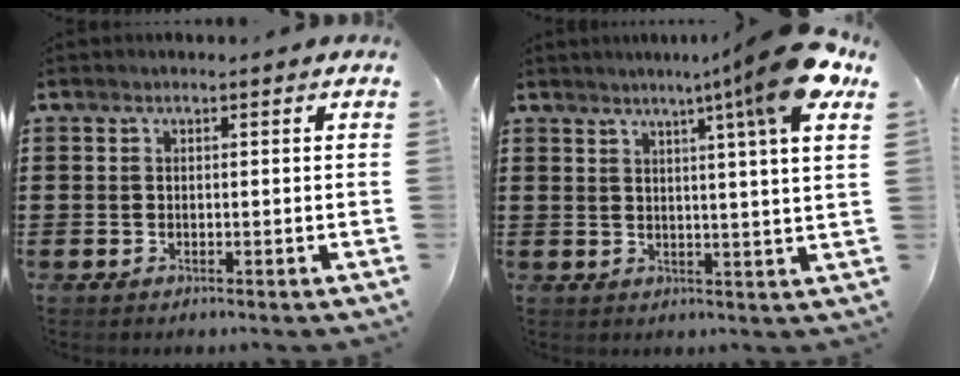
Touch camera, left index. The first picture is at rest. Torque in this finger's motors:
{"motor_torque": [1.07, -1.06, 0.49, 0.21]}